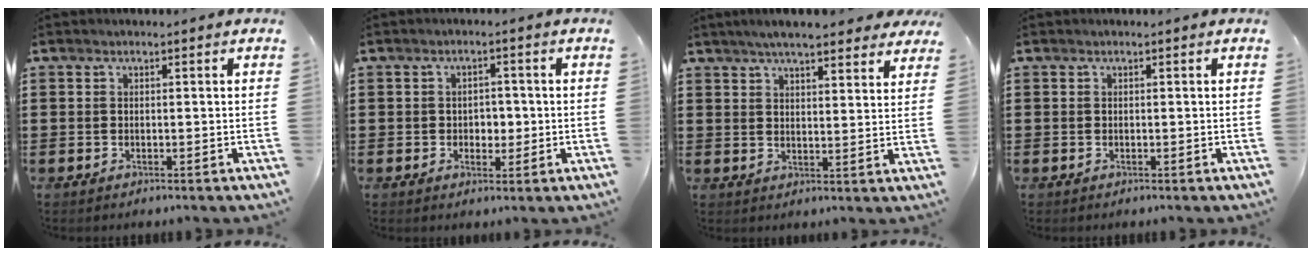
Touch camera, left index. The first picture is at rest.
{"total": 2.4, "force": [-0.2, 1.9, 1.4], "torque": [-0.025, 0.004, -0.010]}
{"total": 5.8, "force": [5.2, 0.7, 2.4], "torque": [-0.063, -0.009, 0.095]}
{"total": 0.0}